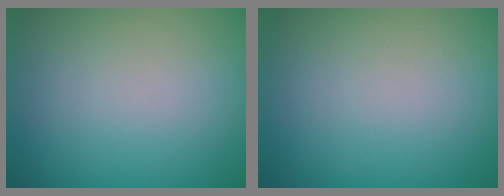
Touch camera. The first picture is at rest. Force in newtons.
{"total": 0.0}